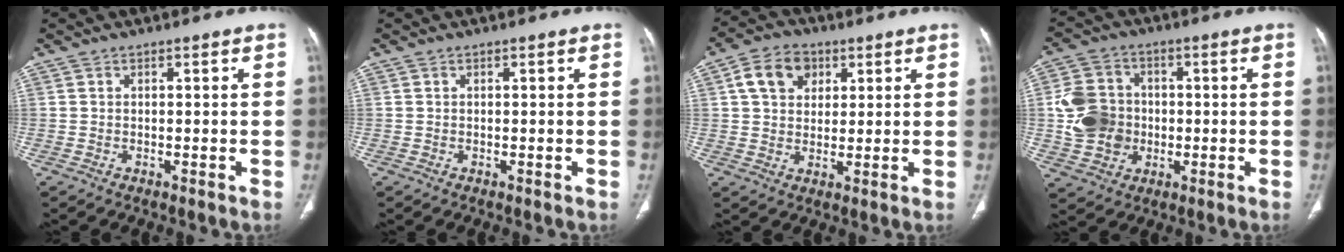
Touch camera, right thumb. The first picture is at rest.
{"total": 0.0}
{"total": 8.6, "force": [3.1, 6.6, 4.6], "torque": [-0.057, -0.001, 0.049]}
{"total": 11.3, "force": [-0.6, 9.8, 5.5], "torque": [-0.087, 0.014, -0.010]}